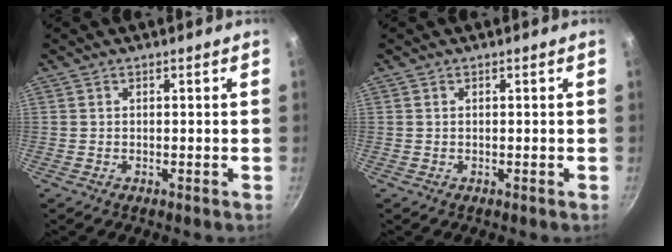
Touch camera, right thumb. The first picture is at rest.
{"total": 0.0}